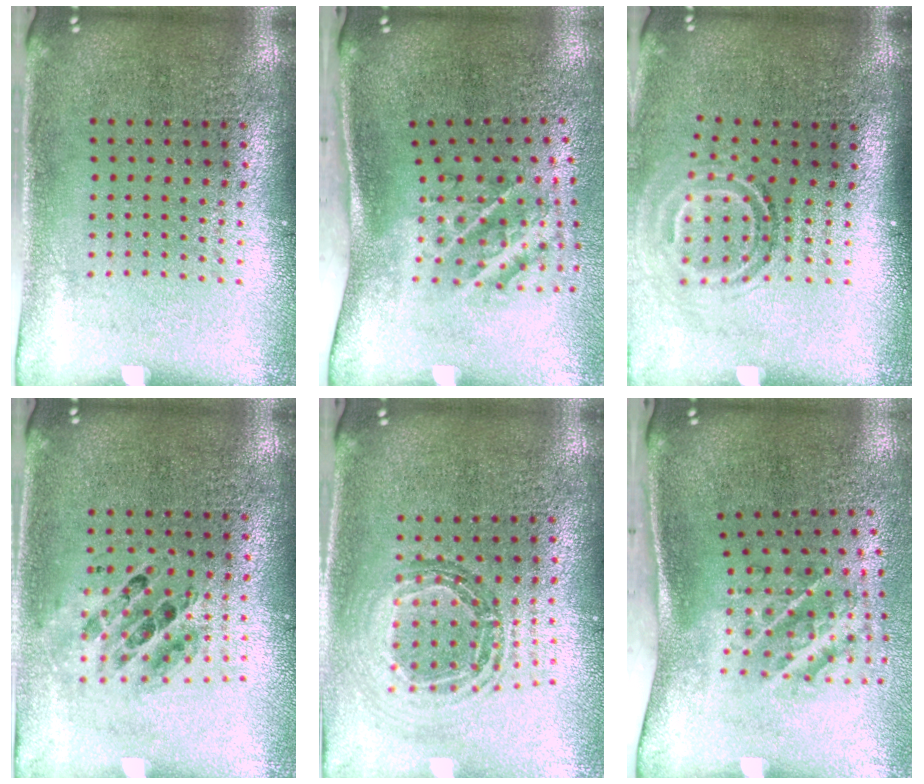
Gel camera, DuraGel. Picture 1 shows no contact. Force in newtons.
{"total": 2.2, "press": 1.3, "slide": 1.8}
{"total": 1.7, "press": 1.1, "slide": 1.3}
{"total": 0.8, "press": 0.8, "slide": 0.1}
{"total": 0.9, "press": 0.9, "slide": 0.1}
{"total": 2.2, "press": 1.3, "slide": 1.8}